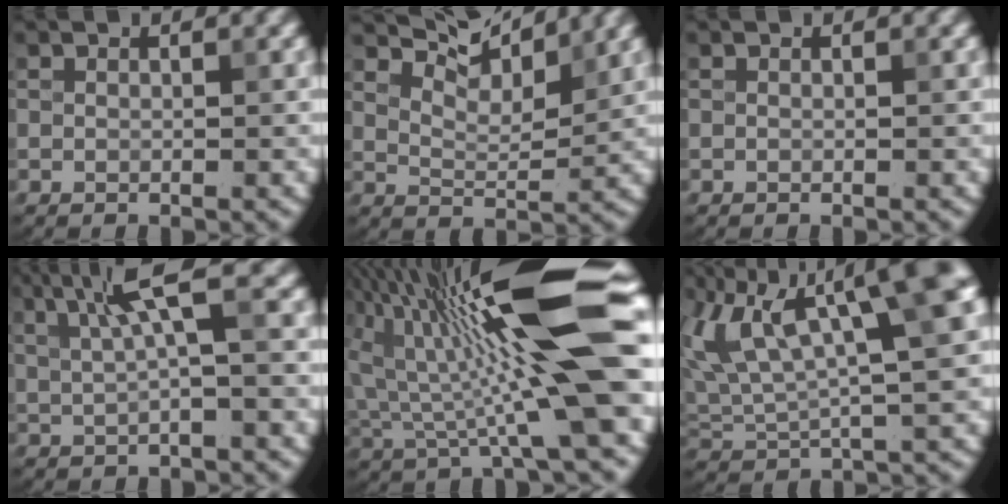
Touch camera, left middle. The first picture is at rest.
{"total": 5.1, "force": [4.3, 1.3, 2.5], "torque": [-0.048, 0.002, 0.057]}
{"total": 0.0}
{"total": 4.4, "force": [1.3, 0.7, 4.2], "torque": [-0.077, 0.011, 0.026]}
{"total": 15.9, "force": [2.7, 3.3, 15.3], "torque": [-0.255, 0.012, 0.041]}
{"total": 12.7, "force": [4.5, 4.1, 11.2], "torque": [-0.201, 0.023, 0.075]}